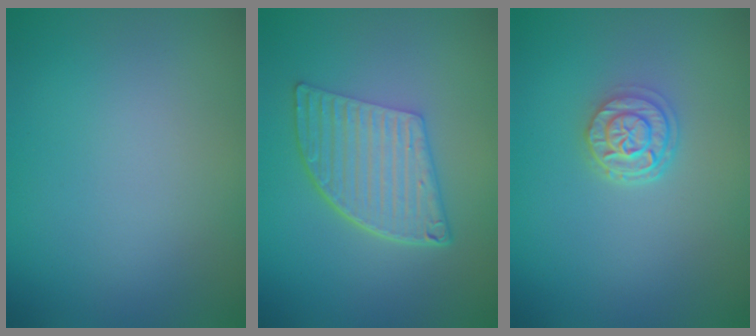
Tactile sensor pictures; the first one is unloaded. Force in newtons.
{"total": 5.9, "press": 4.2, "slide": 4.2}
{"total": 2.6, "press": 2.2, "slide": 1.5}